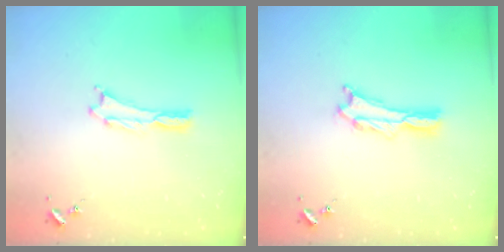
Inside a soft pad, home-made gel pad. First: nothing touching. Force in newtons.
{"total": 1.1, "press": 1.1, "slide": 0.2}